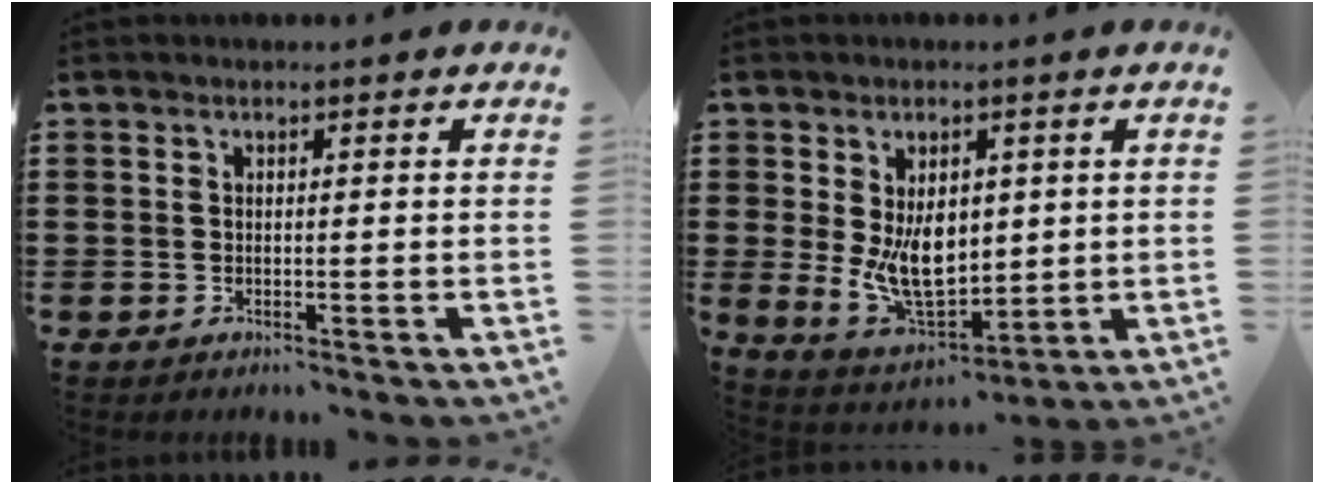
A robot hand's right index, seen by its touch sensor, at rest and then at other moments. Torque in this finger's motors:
{"motor_torque": [2.05, 0.08, 0.81, 0.21]}